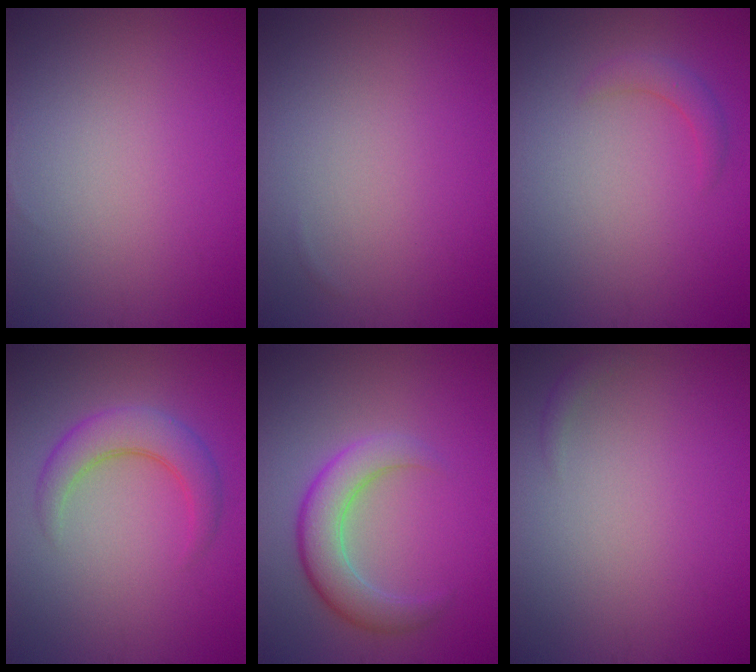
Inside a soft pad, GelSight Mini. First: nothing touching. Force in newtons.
{"total": 0.0}
{"total": 1.6, "press": 1.6, "slide": 0.0}
{"total": 3.9, "press": 3.9, "slide": 0.2}
{"total": 4.7, "press": 4.7, "slide": 0.4}
{"total": 0.6, "press": 0.6, "slide": 0.1}